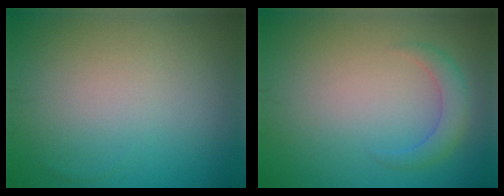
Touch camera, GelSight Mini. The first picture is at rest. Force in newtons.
{"total": 2.2, "press": 2.2, "slide": 0.1}